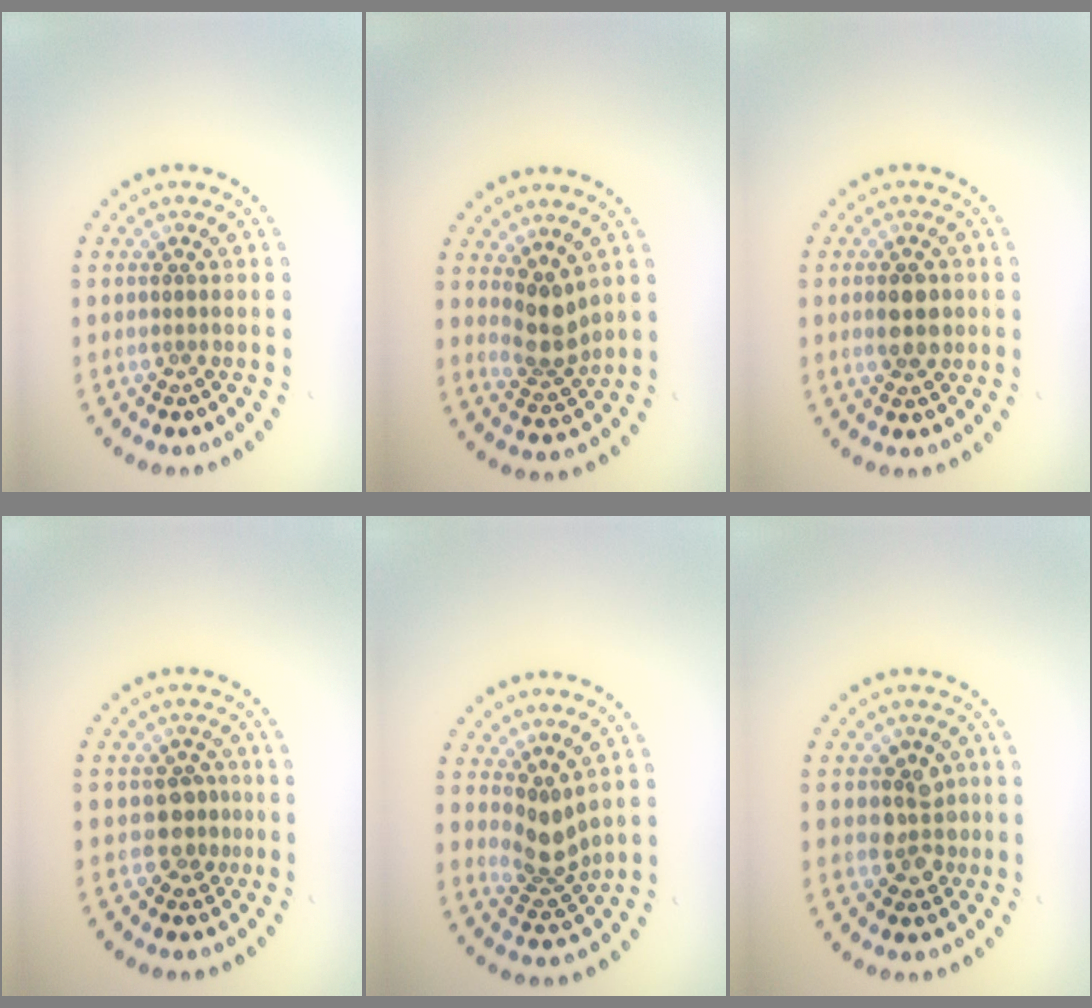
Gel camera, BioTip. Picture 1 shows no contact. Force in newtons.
{"total": 2.8, "press": 2.3, "slide": 1.7}
{"total": 2.9, "press": 2.9, "slide": 0.0}
{"total": 2.2, "press": 1.8, "slide": 1.2}
{"total": 2.8, "press": 2.1, "slide": 1.9}
{"total": 2.9, "press": 2.6, "slide": 1.2}